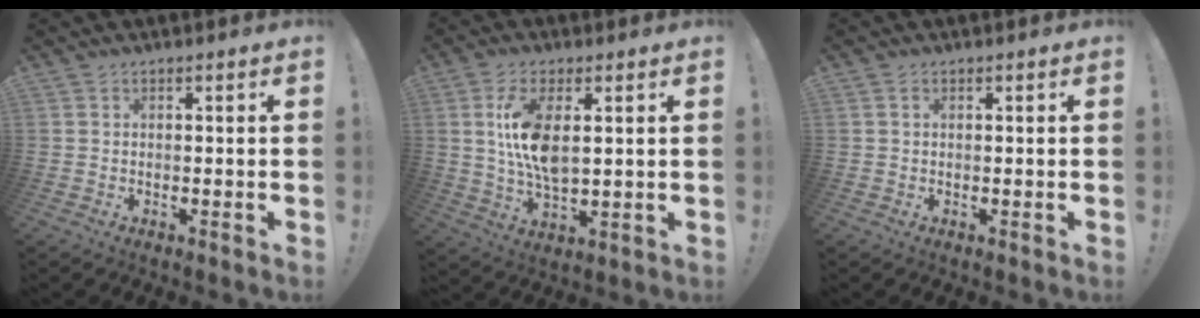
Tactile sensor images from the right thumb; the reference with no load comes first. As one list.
[{"total": 11.7, "force": [2.6, 5.4, 10.0], "torque": [-0.188, -0.022, 0.039]}, {"total": 0.7, "force": [0.2, 0.5, 0.4], "torque": [-0.009, 0.003, 0.005]}]